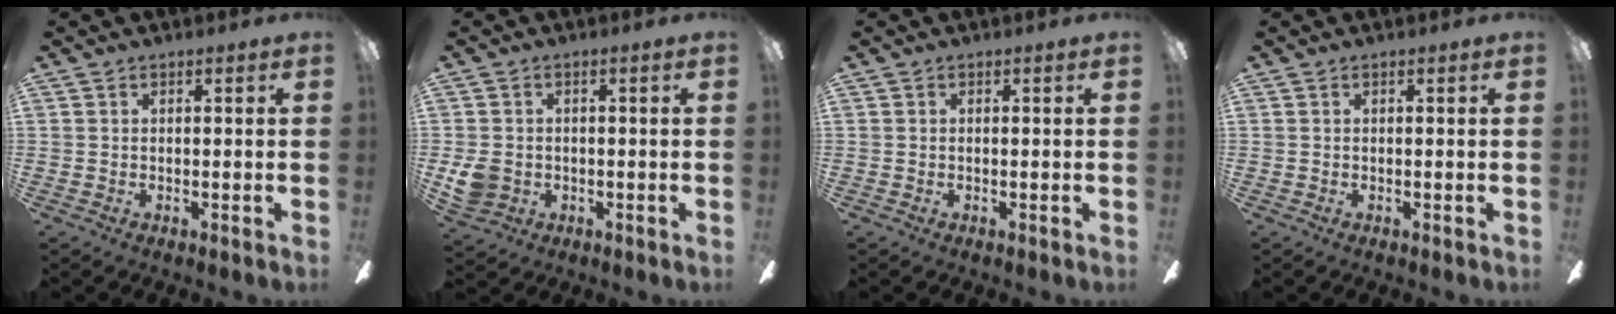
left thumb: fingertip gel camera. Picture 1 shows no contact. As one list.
[{"total": 5.0, "force": [-0.7, 4.3, 2.4], "torque": [-0.055, 0.003, -0.012]}, {"total": 0.0}, {"total": 0.0}]